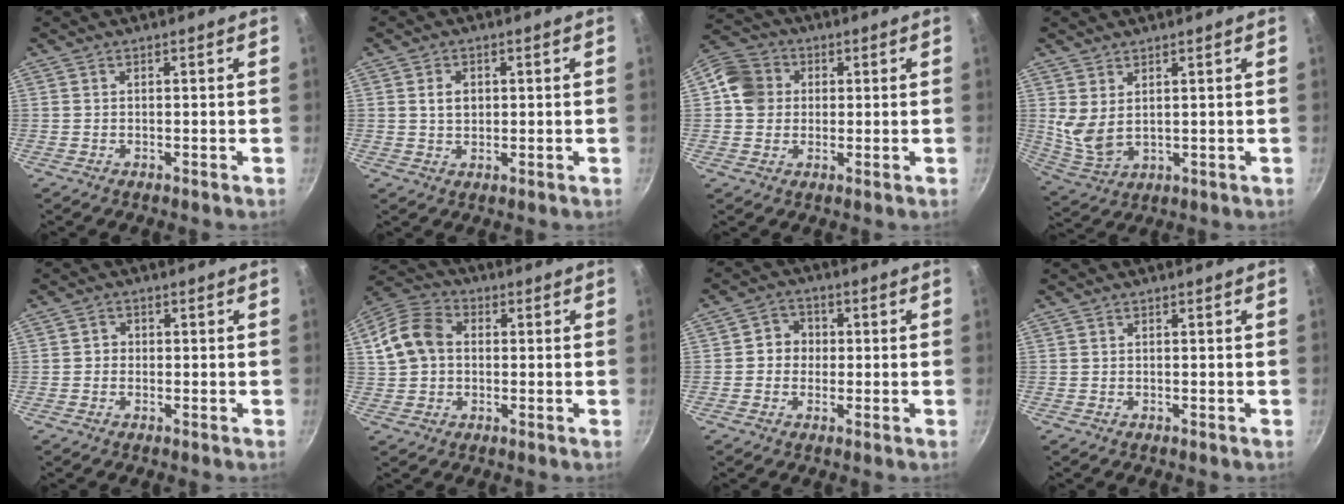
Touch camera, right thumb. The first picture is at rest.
{"total": 3.4, "force": [0.6, 2.6, 2.1], "torque": [-0.024, 0.001, 0.011]}
{"total": 8.2, "force": [1.1, 7.4, 3.3], "torque": [-0.030, 0.013, 0.004]}
{"total": 6.2, "force": [2.4, 3.4, 4.6], "torque": [-0.085, -0.028, 0.060]}
{"total": 1.6, "force": [-0.2, 1.5, 0.5], "torque": [0.000, 0.005, -0.007]}
{"total": 11.0, "force": [1.2, 8.4, 6.9], "torque": [-0.117, 0.025, 0.010]}
{"total": 4.8, "force": [0.0, 4.4, 1.7], "torque": [0.005, 0.010, -0.011]}
{"total": 0.0}